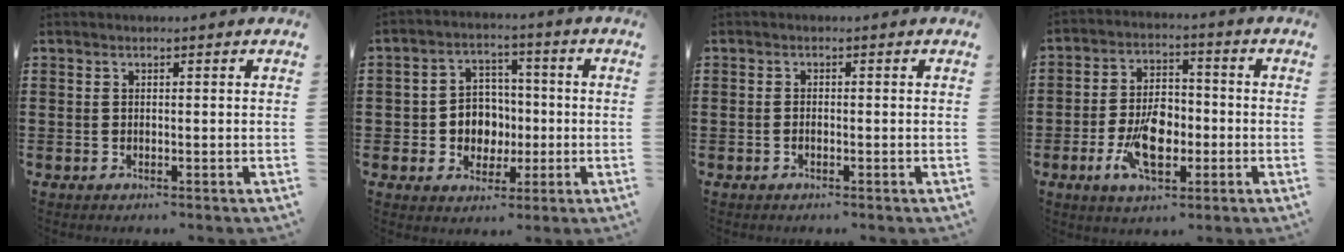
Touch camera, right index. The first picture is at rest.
{"total": 5.7, "force": [-0.8, 5.3, 1.9], "torque": [-0.046, 0.012, -0.016]}
{"total": 0.6, "force": [-0.4, 0.2, 0.5], "torque": [-0.010, -0.005, -0.006]}
{"total": 9.5, "force": [-2.6, 5.1, 7.6], "torque": [-0.151, -0.002, -0.046]}